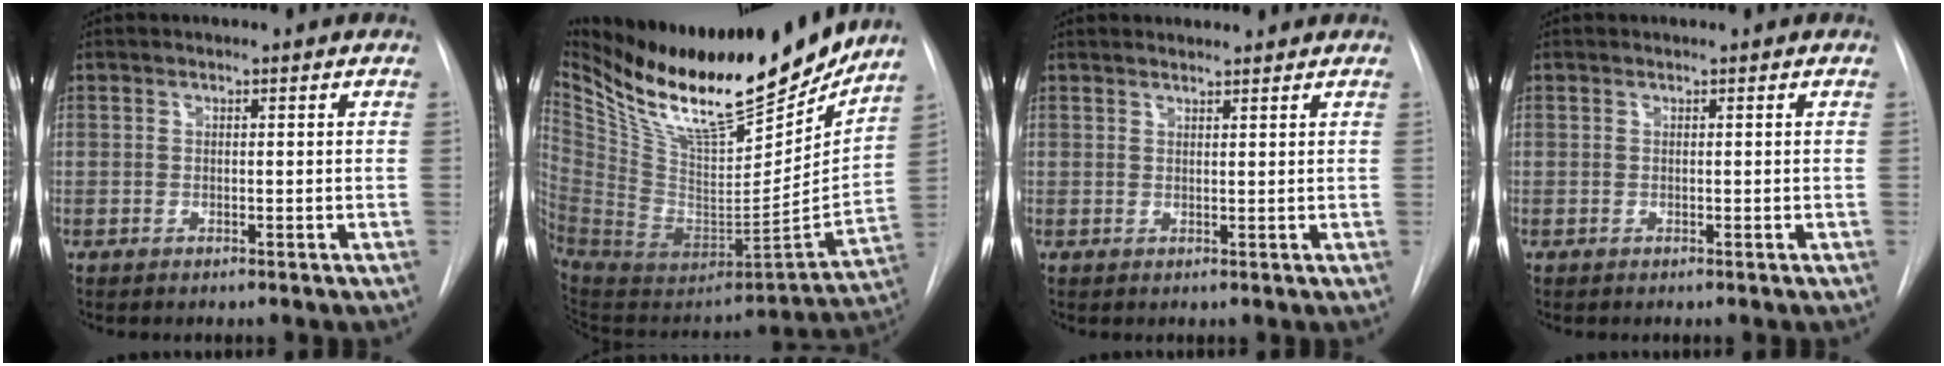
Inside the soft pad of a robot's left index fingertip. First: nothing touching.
{"total": 30.9, "force": [24.5, 8.6, 16.8], "torque": [-0.303, -0.034, 0.393]}
{"total": 3.0, "force": [2.9, 0.5, 0.5], "torque": [-0.010, 0.019, 0.042]}
{"total": 0.0}